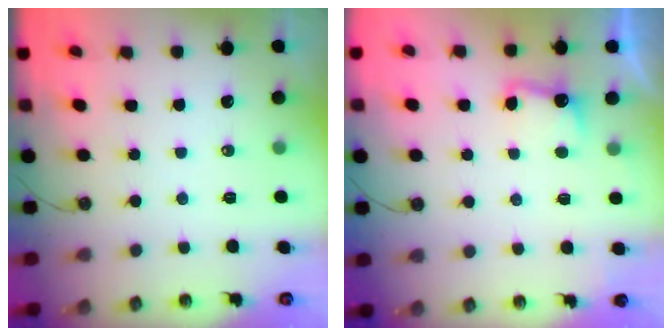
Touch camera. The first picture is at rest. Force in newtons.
{"total": 4.3, "press": 4.2, "slide": 1.1}